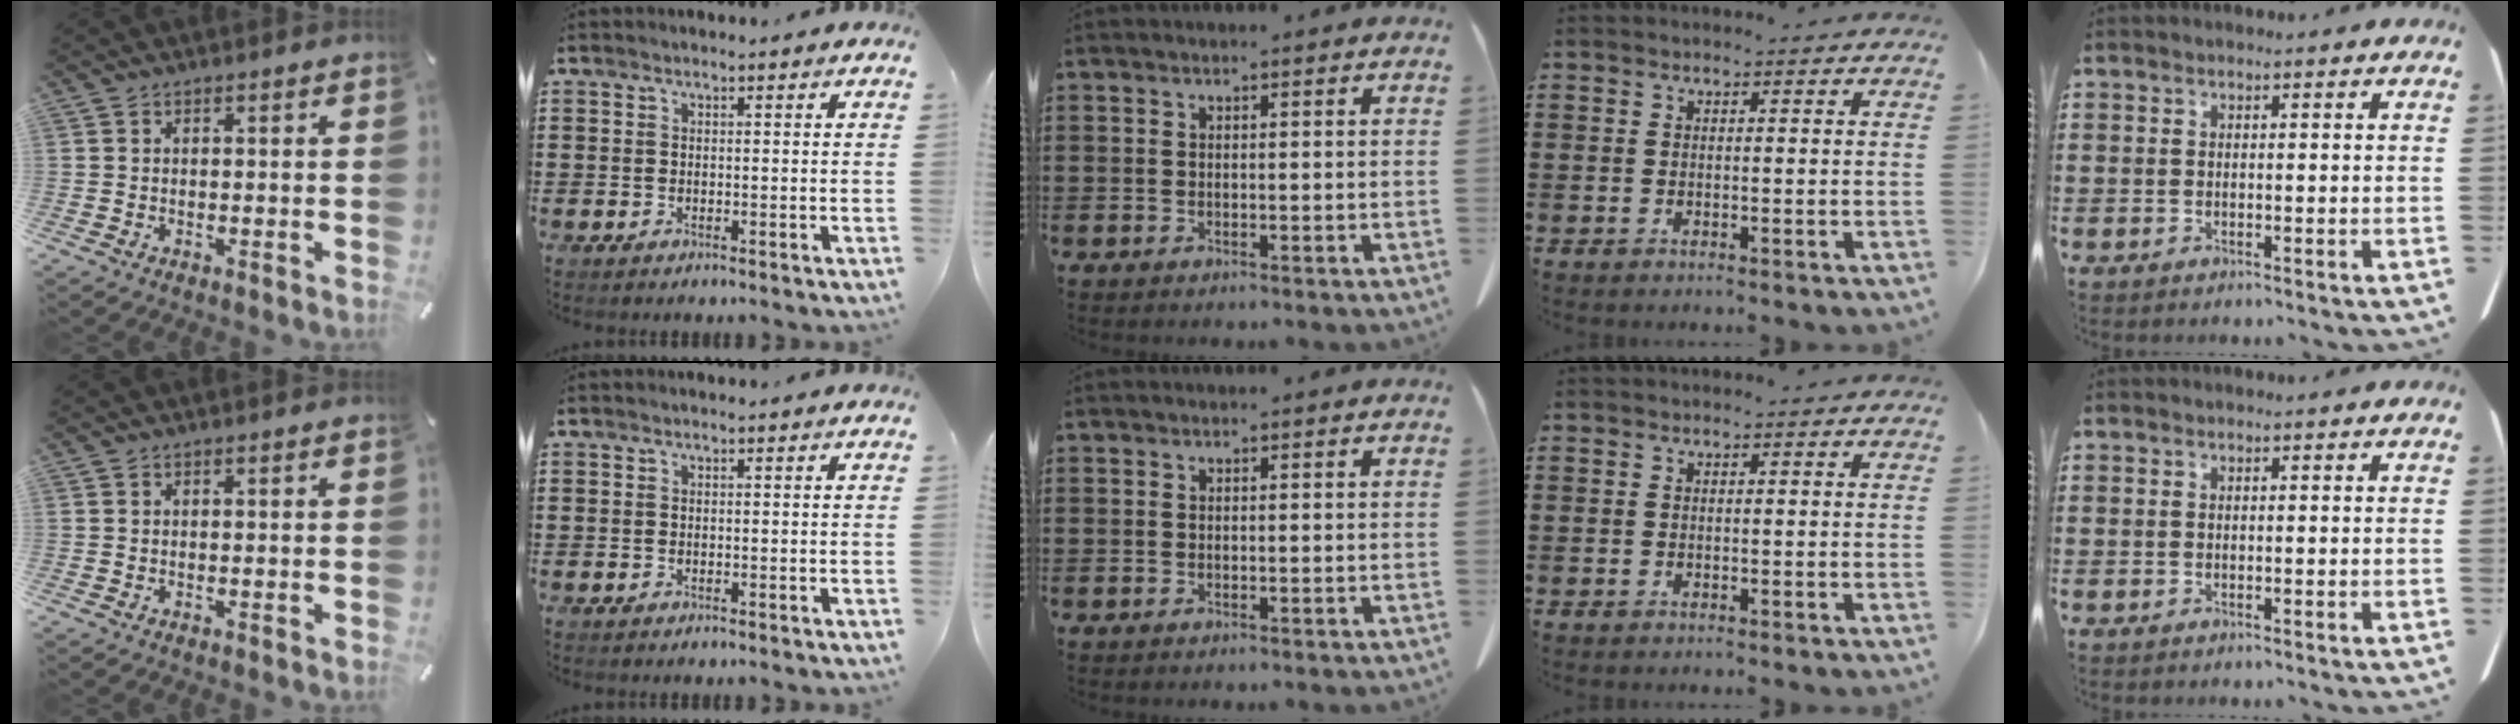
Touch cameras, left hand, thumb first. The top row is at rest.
{}